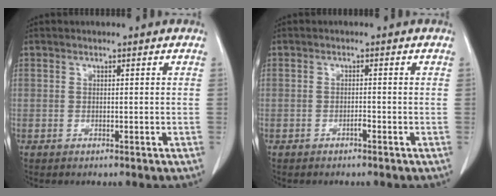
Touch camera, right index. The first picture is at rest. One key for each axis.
{"total": 0.7, "fx": -0.5, "fy": 0.1, "fz": 0.5, "tx": -0.008, "ty": 0.002, "tz": -0.009}